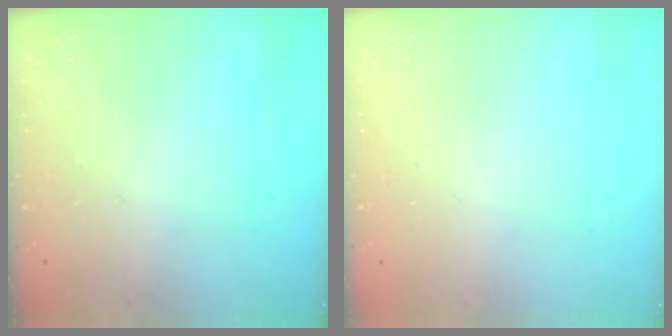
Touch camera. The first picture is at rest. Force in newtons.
{"total": 0.0}